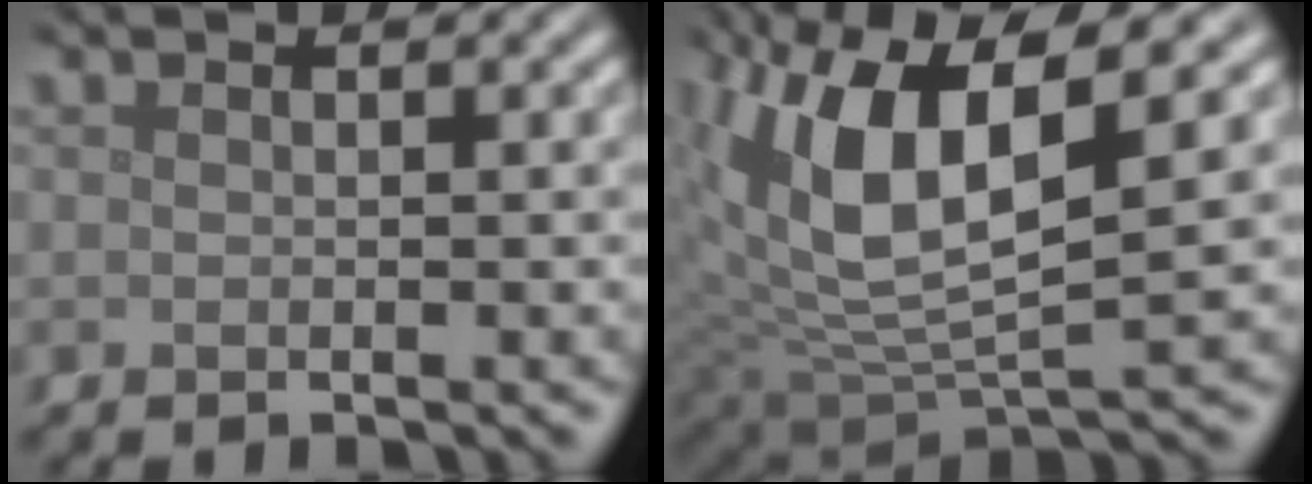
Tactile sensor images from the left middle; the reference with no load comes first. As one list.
[{"total": 11.4, "force": [3.0, 4.6, 10.0], "torque": [-0.207, -0.005, 0.057]}]